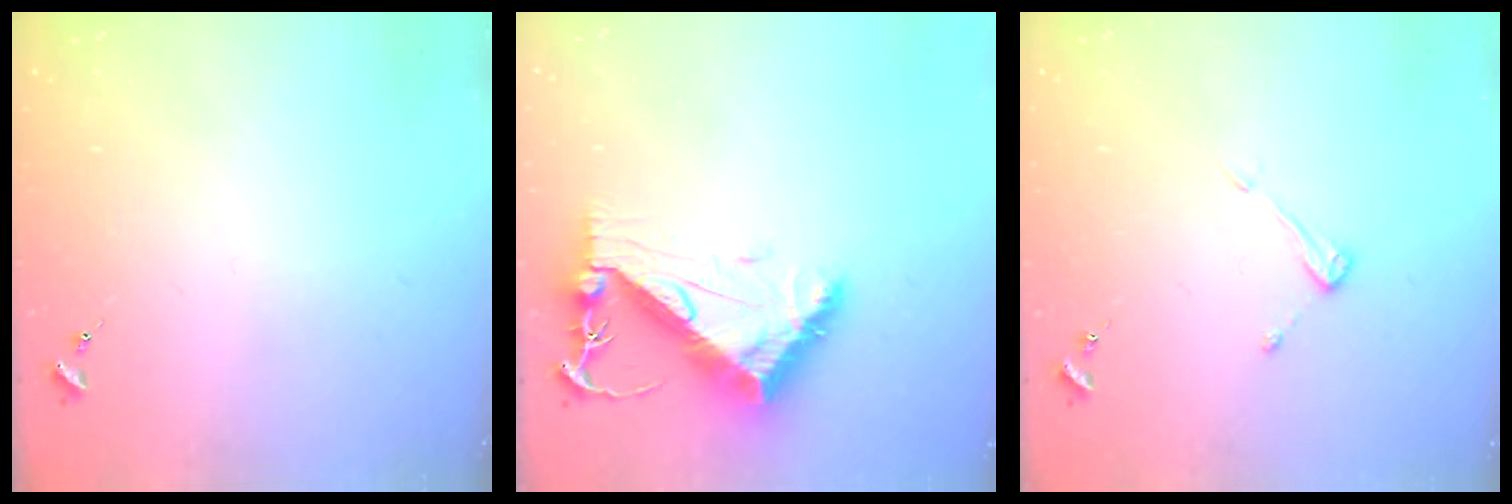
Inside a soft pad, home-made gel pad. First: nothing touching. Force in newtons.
{"total": 9.5, "press": 9.5, "slide": 1.1}
{"total": 3.9, "press": 3.9, "slide": 0.4}